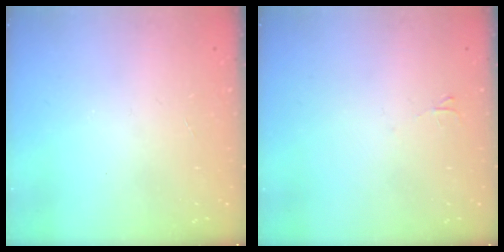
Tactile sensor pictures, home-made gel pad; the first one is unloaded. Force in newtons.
{"total": 3.1, "press": 3.1, "slide": 0.4}